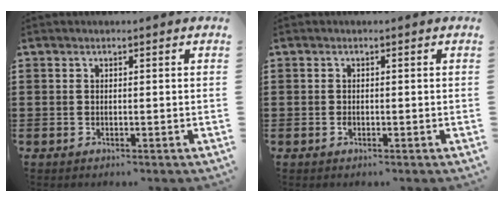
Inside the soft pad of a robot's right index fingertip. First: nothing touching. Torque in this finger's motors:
{"motor_torque": [0.59, 0.49, 0.17, 0.04]}